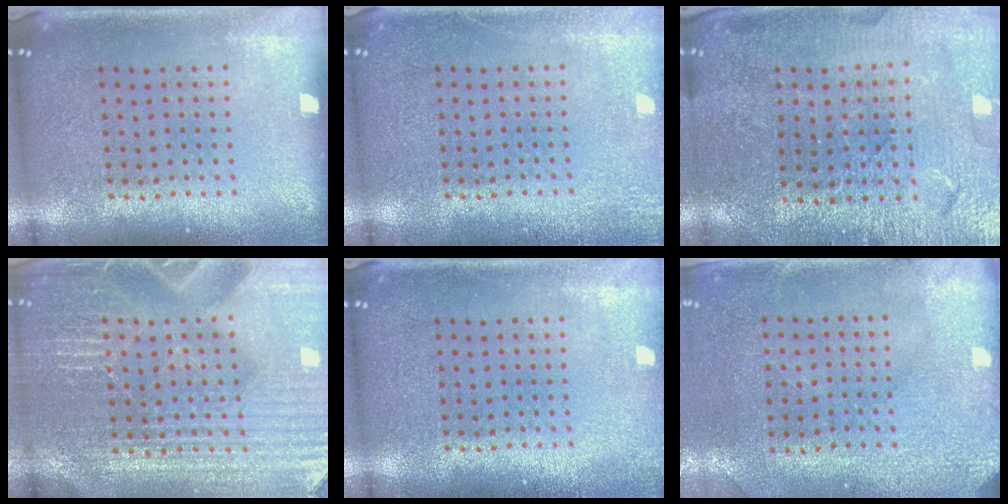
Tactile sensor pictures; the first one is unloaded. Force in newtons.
{"total": 1.9, "press": 1.9, "slide": 0.3}
{"total": 3.1, "press": 3.1, "slide": 0.0}
{"total": 4.8, "press": 4.6, "slide": 1.4}
{"total": 1.0, "press": 1.0, "slide": 0.3}
{"total": 3.0, "press": 2.5, "slide": 1.7}